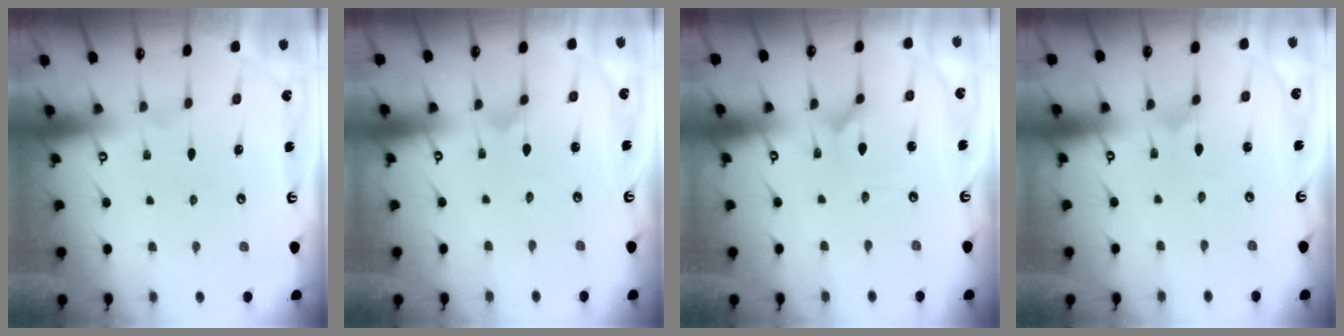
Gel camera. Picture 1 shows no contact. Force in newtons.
{"total": 0.0}
{"total": 1.4, "press": 1.4, "slide": 0.1}
{"total": 0.0}